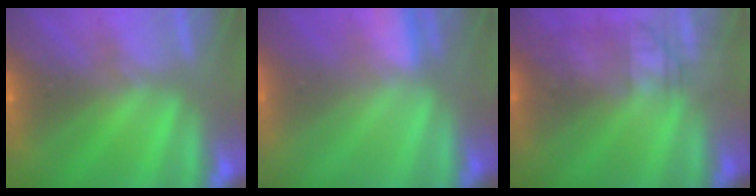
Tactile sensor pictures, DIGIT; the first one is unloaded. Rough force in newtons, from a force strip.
{"total": 2.9}
{"total": 2.2}